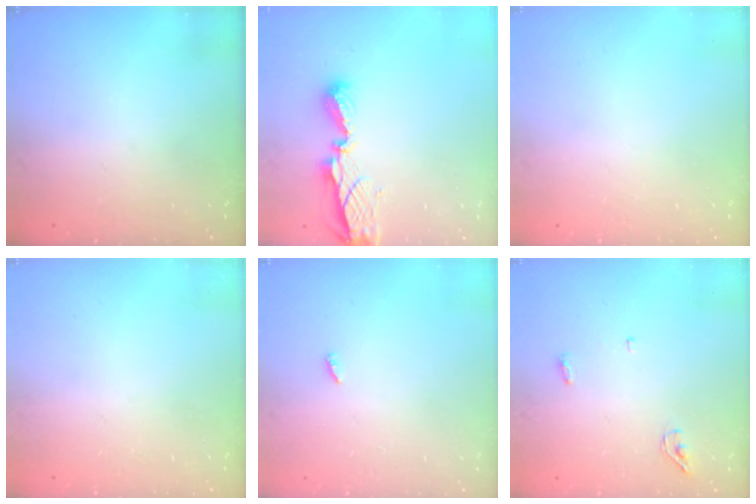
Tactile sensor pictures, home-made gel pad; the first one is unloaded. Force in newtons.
{"total": 8.5, "press": 8.5, "slide": 0.3}
{"total": 0.0}
{"total": 0.0}
{"total": 2.3, "press": 2.3, "slide": 0.2}
{"total": 3.7, "press": 3.6, "slide": 0.9}